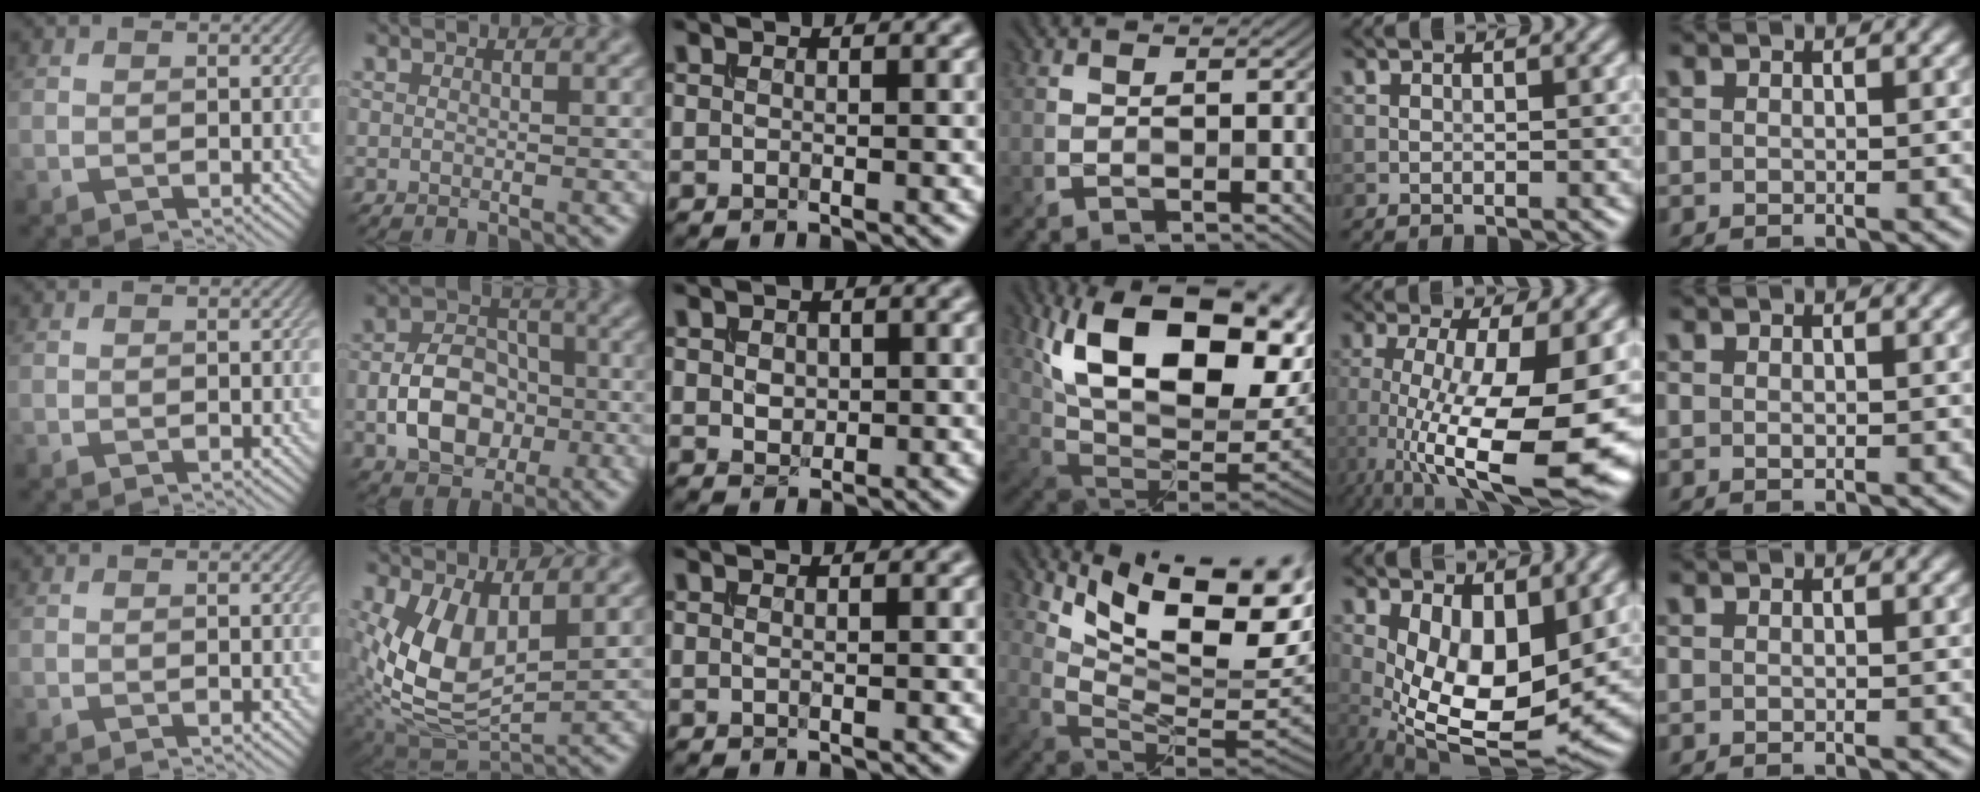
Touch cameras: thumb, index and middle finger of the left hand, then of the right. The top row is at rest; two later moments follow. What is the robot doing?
{"motion": "insert", "object": "drawer"}